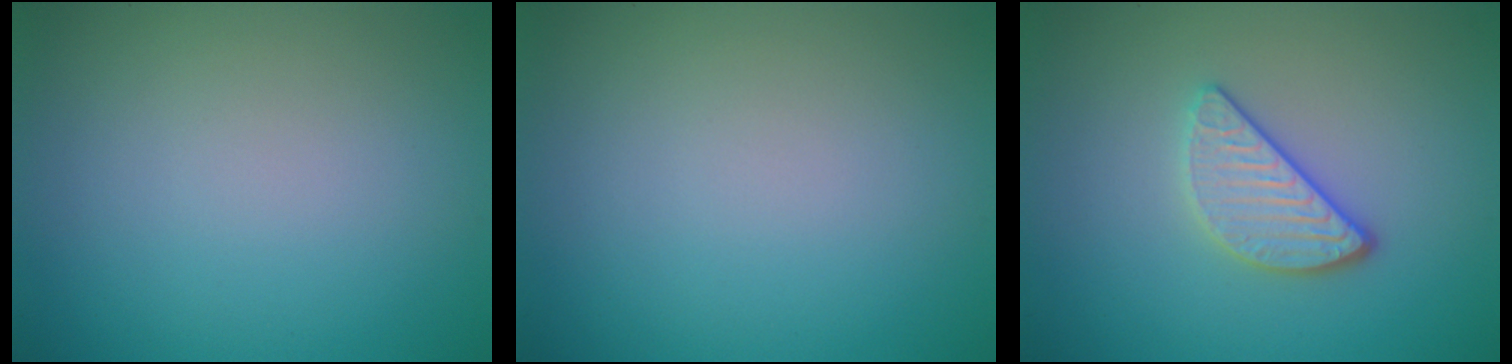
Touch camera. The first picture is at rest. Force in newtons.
{"total": 0.0}
{"total": 3.2, "press": 2.7, "slide": 1.8}